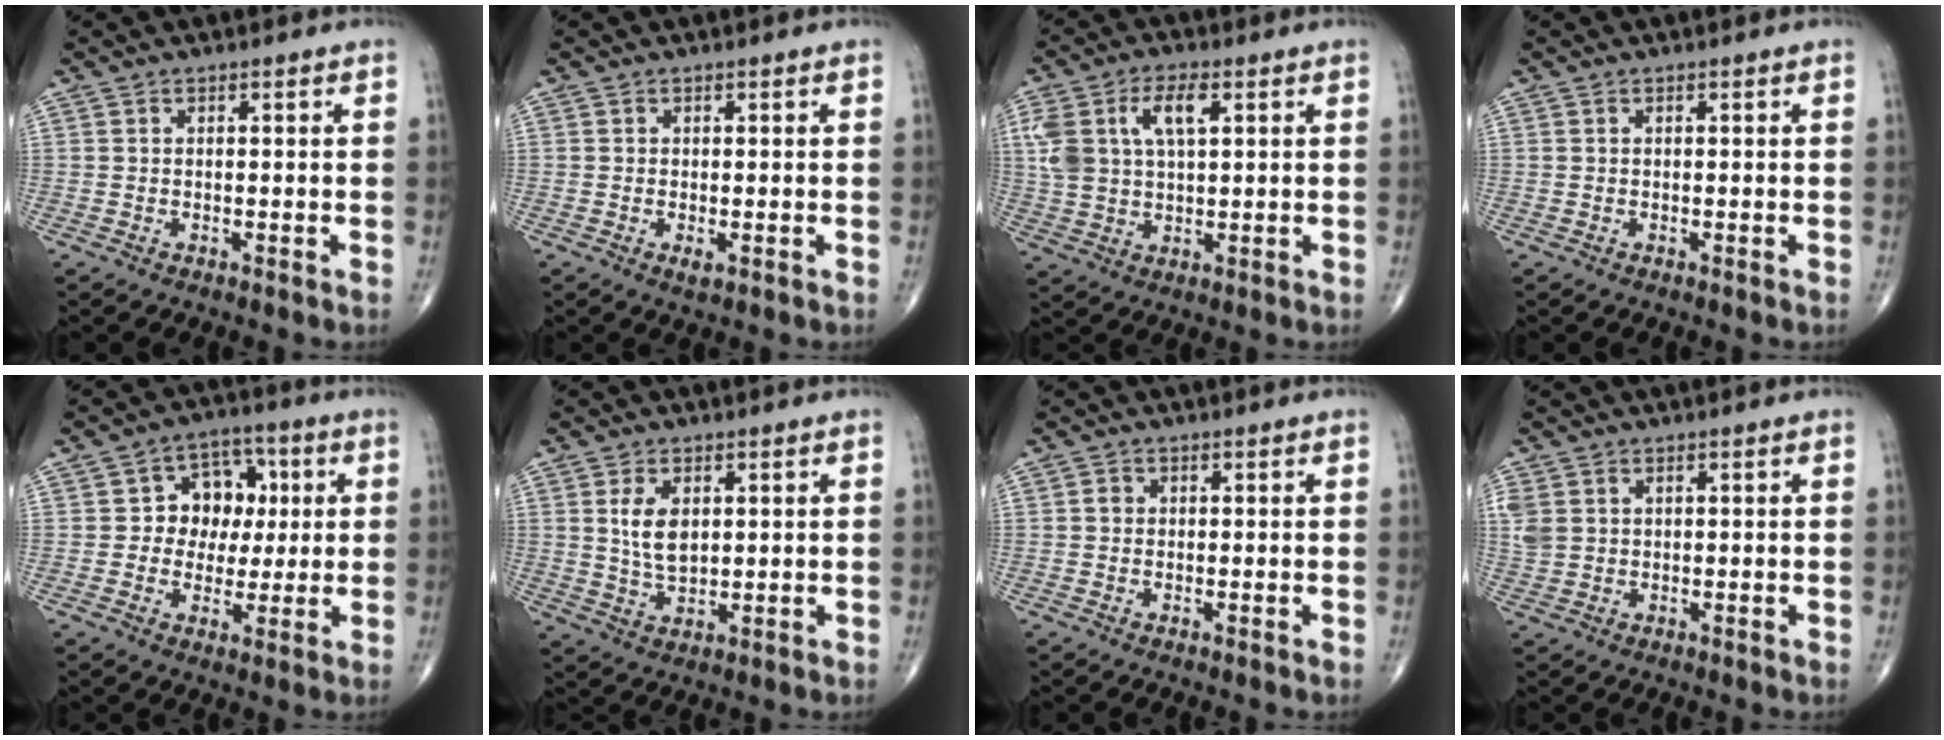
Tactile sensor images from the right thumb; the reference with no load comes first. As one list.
[{"total": 1.3, "force": [-0.4, 0.5, 1.1], "torque": [-0.022, -0.004, -0.006]}, {"total": 11.0, "force": [3.6, 5.6, 8.7], "torque": [-0.180, 0.010, 0.073]}, {"total": 0.0}, {"total": 9.8, "force": [1.2, 8.1, 5.3], "torque": [-0.016, 0.012, 0.014]}, {"total": 6.3, "force": [1.5, 3.6, 5.0], "torque": [-0.084, -0.010, 0.033]}, {"total": 1.1, "force": [0.0, 1.0, 0.4], "torque": [-0.003, 0.003, -0.001]}, {"total": 4.7, "force": [1.2, 3.8, 2.6], "torque": [-0.068, 0.003, 0.035]}]